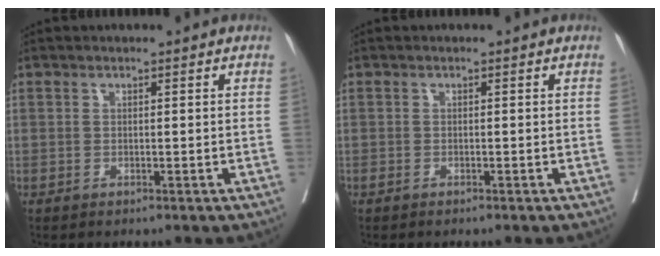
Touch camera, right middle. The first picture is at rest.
{"total": 0.6, "force": [-0.6, 0.1, 0.3], "torque": [-0.008, -0.002, -0.009]}